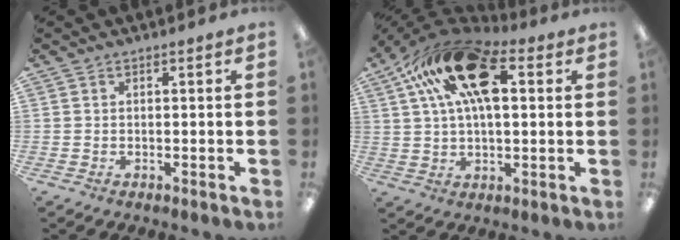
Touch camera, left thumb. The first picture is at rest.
{"total": 21.4, "force": [8.2, 10.8, 16.6], "torque": [-0.301, -0.010, 0.138]}